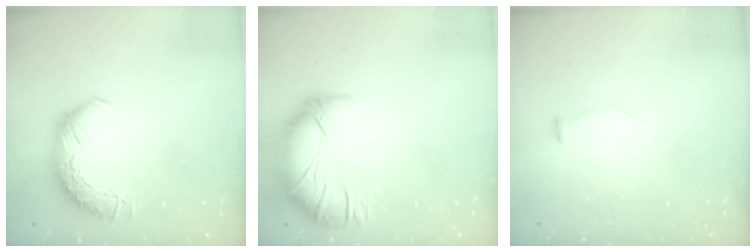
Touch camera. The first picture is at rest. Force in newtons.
{"total": 2.7, "press": 1.1, "slide": 2.5}
{"total": 8.7, "press": 8.7, "slide": 0.6}